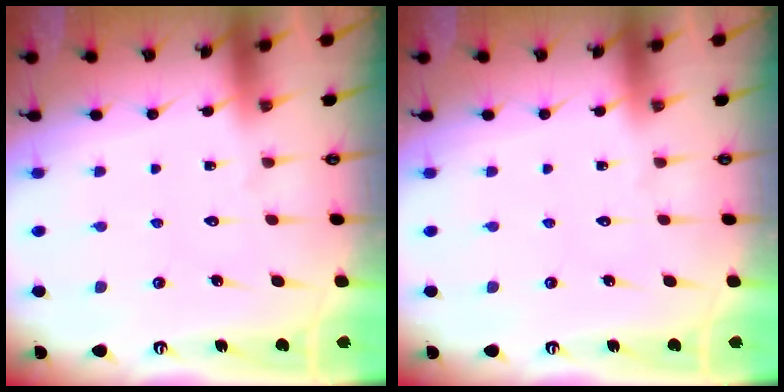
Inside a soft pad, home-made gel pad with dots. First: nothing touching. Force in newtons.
{"total": 0.0}